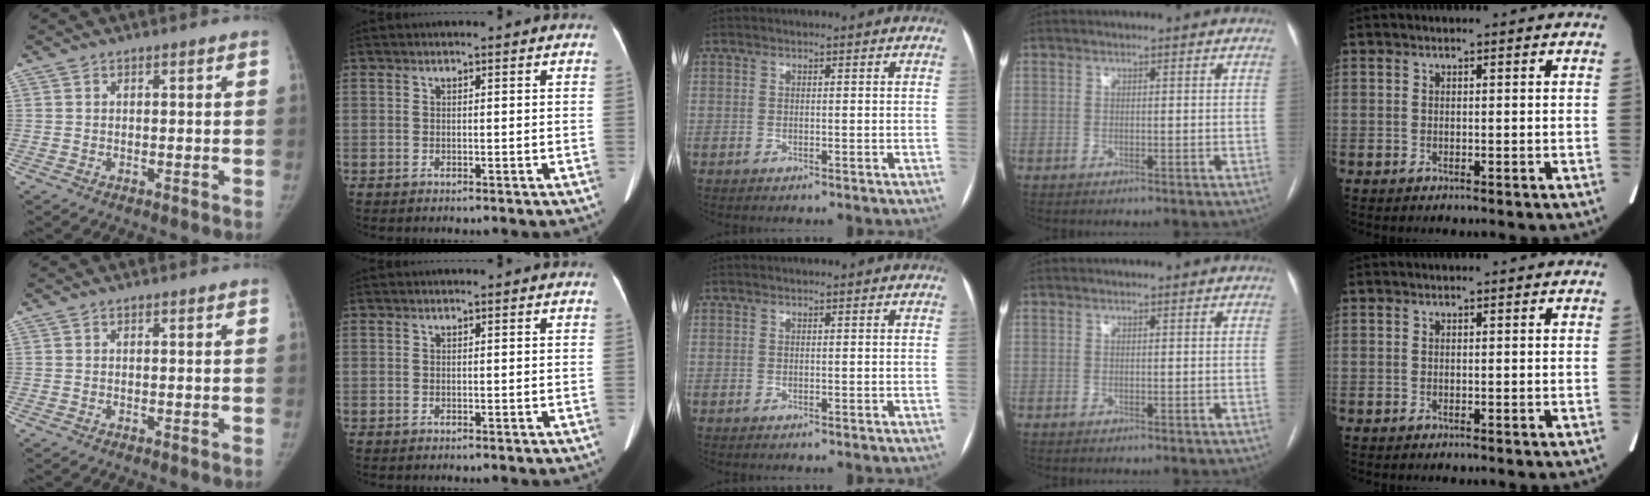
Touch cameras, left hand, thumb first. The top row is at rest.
{}